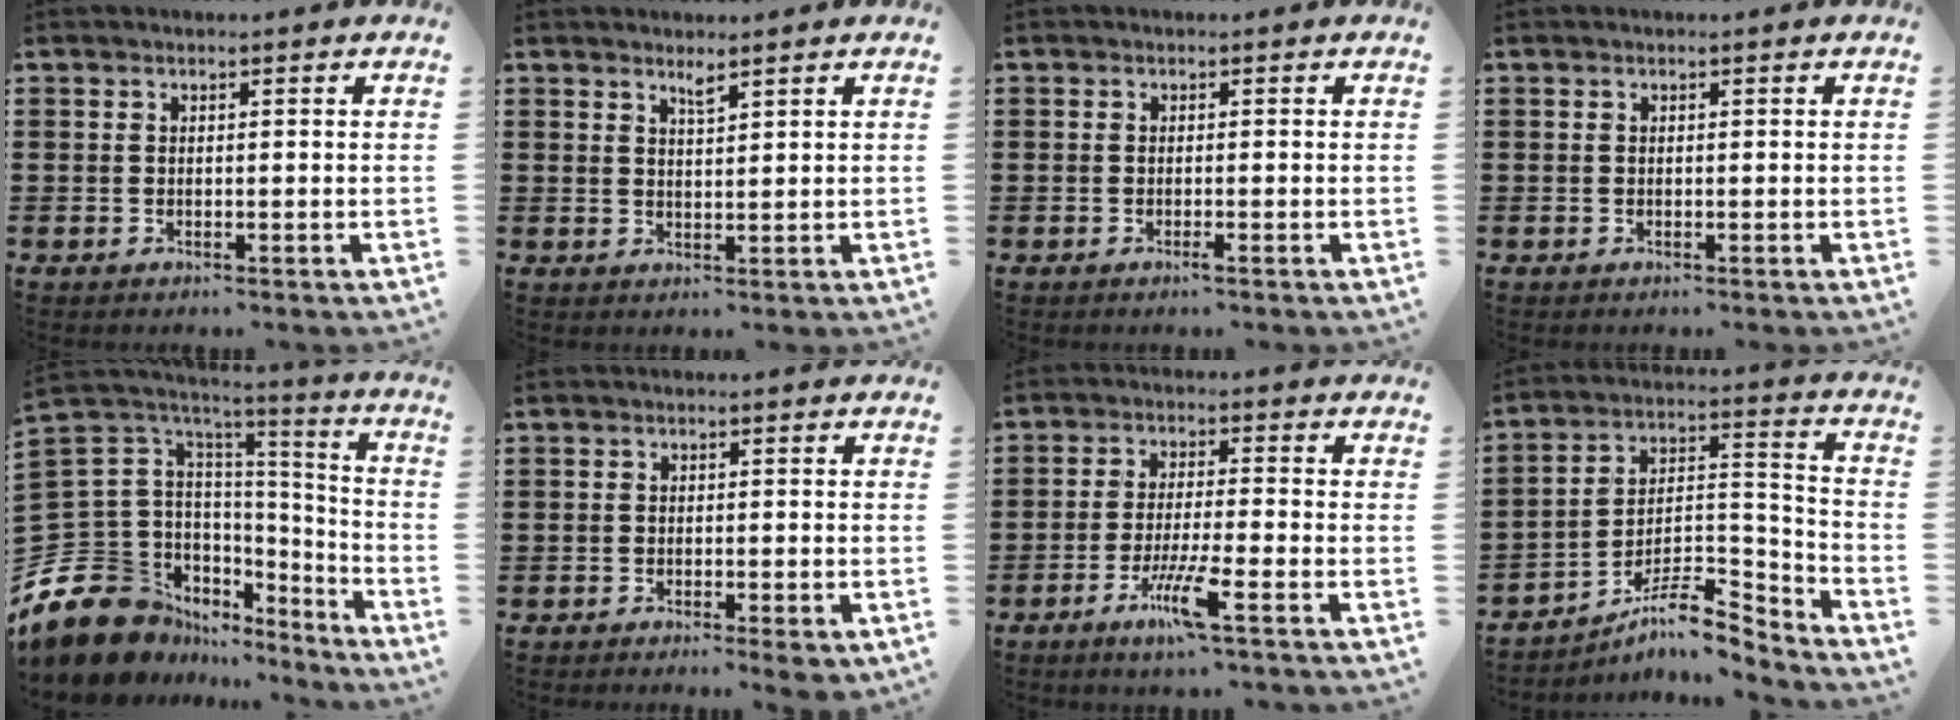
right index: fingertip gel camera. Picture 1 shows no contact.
{"total": 1.8, "force": [1.5, 0.2, 0.9], "torque": [-0.019, 0.001, 0.027]}
{"total": 0.9, "force": [-0.4, -0.1, 0.8], "torque": [-0.015, -0.005, -0.007]}
{"total": 0.0}
{"total": 14.6, "force": [-9.2, 9.6, 6.0], "torque": [-0.173, -0.009, -0.163]}
{"total": 1.4, "force": [-1.2, 0.4, 0.7], "torque": [-0.014, -0.001, -0.021]}
{"total": 7.1, "force": [-3.8, 0.5, 5.9], "torque": [-0.127, -0.016, -0.071]}
{"total": 8.9, "force": [-7.4, 2.7, 4.3], "torque": [-0.067, 0.013, -0.140]}